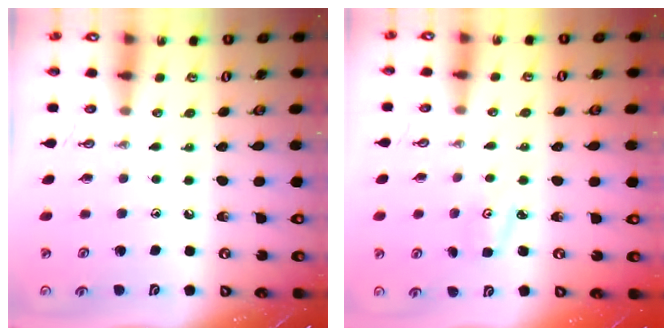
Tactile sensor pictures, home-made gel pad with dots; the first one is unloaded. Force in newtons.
{"total": 2.7, "press": 2.6, "slide": 0.4}